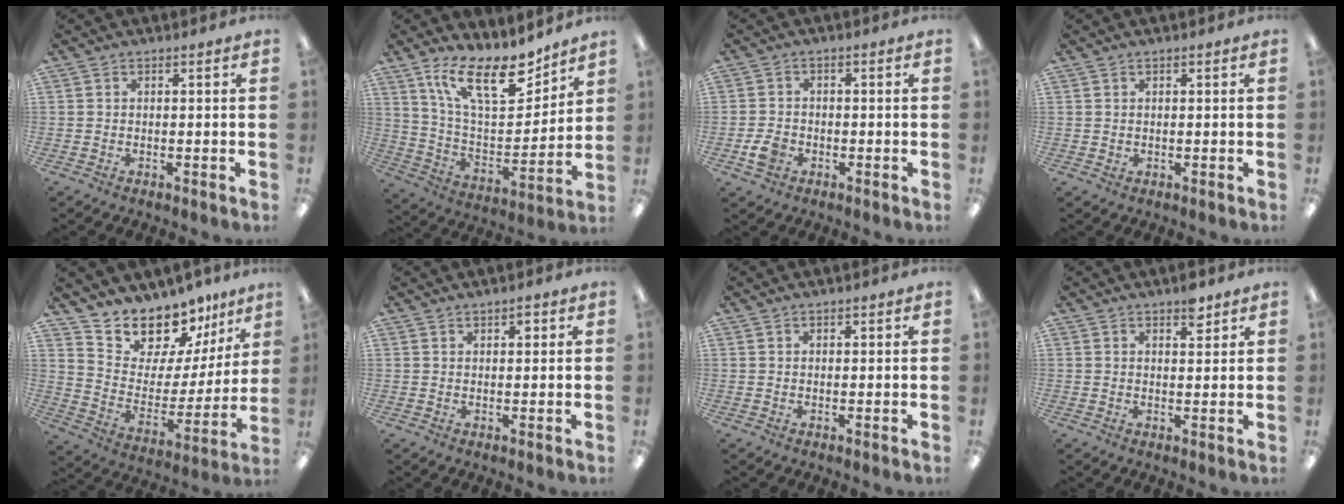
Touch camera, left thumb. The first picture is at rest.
{"total": 18.5, "force": [13.0, 6.8, 11.3], "torque": [-0.193, -0.074, 0.222]}
{"total": 4.0, "force": [-1.6, 3.0, 2.0], "torque": [-0.036, 0.006, -0.028]}
{"total": 0.6, "force": [0.4, 0.4, 0.0], "torque": [0.008, -0.001, 0.005]}
{"total": 13.9, "force": [12.7, 5.5, 0.6], "torque": [-0.029, -0.135, 0.232]}
{"total": 1.8, "force": [1.3, 0.7, 0.9], "torque": [-0.011, -0.003, 0.022]}
{"total": 0.6, "force": [0.5, 0.3, 0.1], "torque": [-0.002, 0.001, 0.009]}
{"total": 4.2, "force": [2.9, 1.9, 2.3], "torque": [-0.020, -0.014, 0.045]}